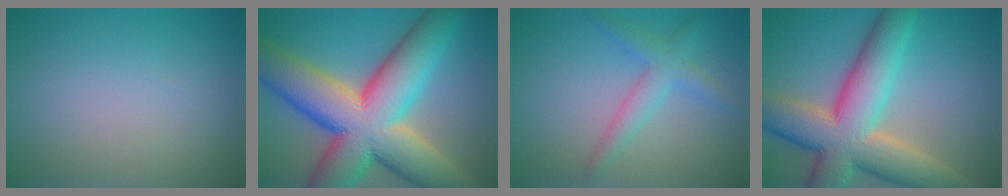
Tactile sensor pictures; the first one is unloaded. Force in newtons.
{"total": 16.6, "press": 16.6, "slide": 0.9}
{"total": 2.1, "press": 2.1, "slide": 0.1}
{"total": 11.8, "press": 11.7, "slide": 0.9}